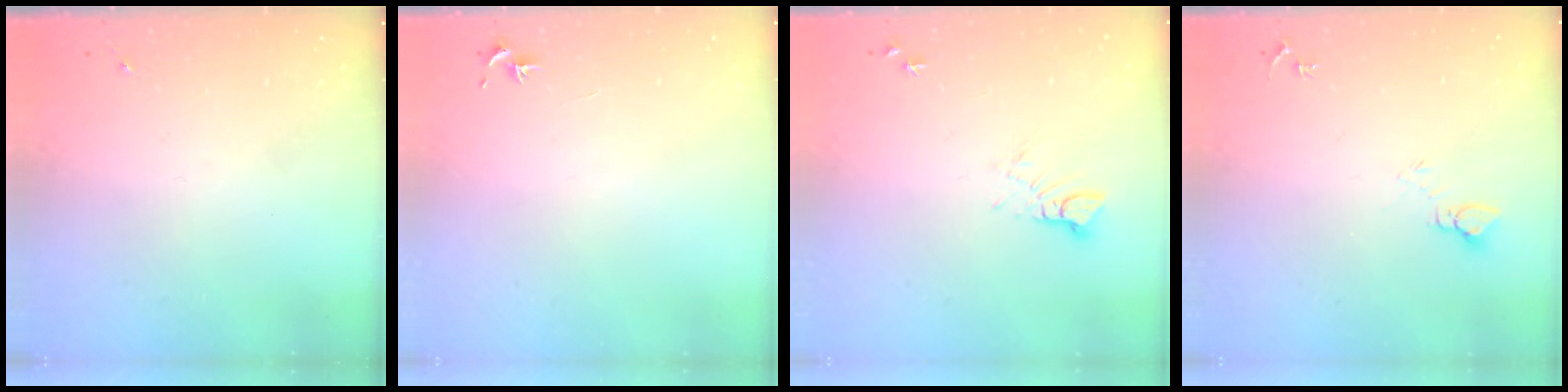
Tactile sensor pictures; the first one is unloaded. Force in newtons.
{"total": 0.7, "press": 0.7, "slide": 0.3}
{"total": 5.9, "press": 5.9, "slide": 0.6}
{"total": 4.0, "press": 4.0, "slide": 0.4}